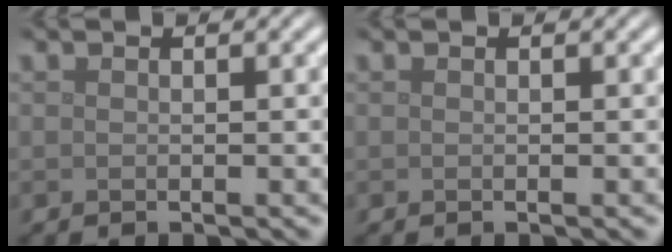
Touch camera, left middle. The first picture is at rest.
{"total": 0.0}